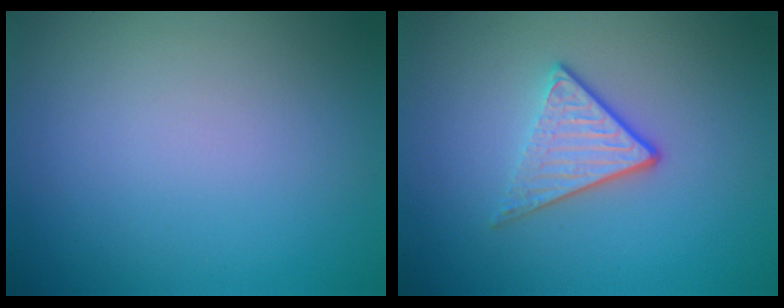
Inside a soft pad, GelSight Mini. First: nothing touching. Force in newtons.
{"total": 3.2, "press": 2.5, "slide": 2.1}